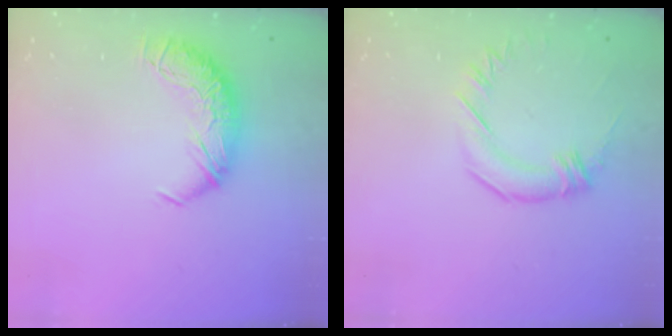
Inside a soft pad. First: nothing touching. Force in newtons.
{"total": 1.1, "press": 0.9, "slide": 0.6}